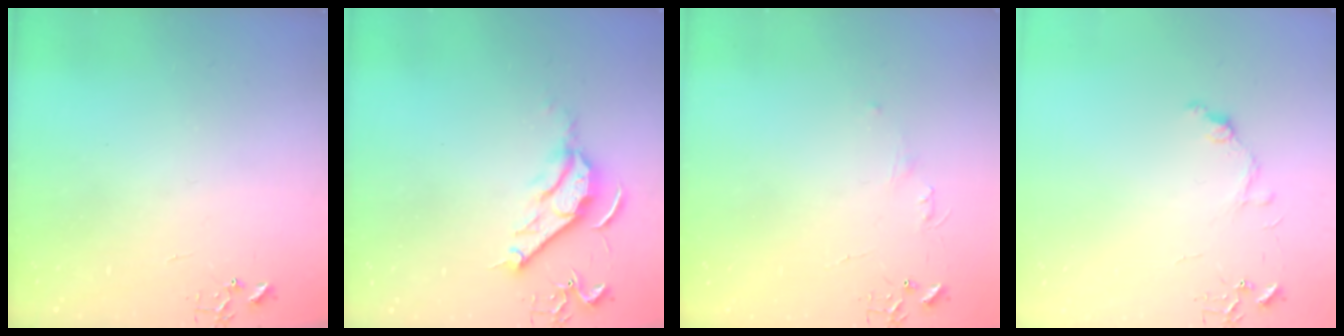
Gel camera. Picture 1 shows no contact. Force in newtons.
{"total": 10.3, "press": 10.2, "slide": 1.3}
{"total": 4.0, "press": 3.9, "slide": 0.6}
{"total": 7.9, "press": 7.9, "slide": 0.7}